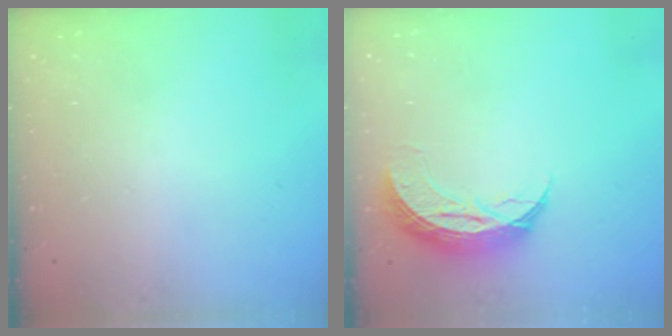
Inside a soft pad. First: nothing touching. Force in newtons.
{"total": 9.3, "press": 9.3, "slide": 0.7}